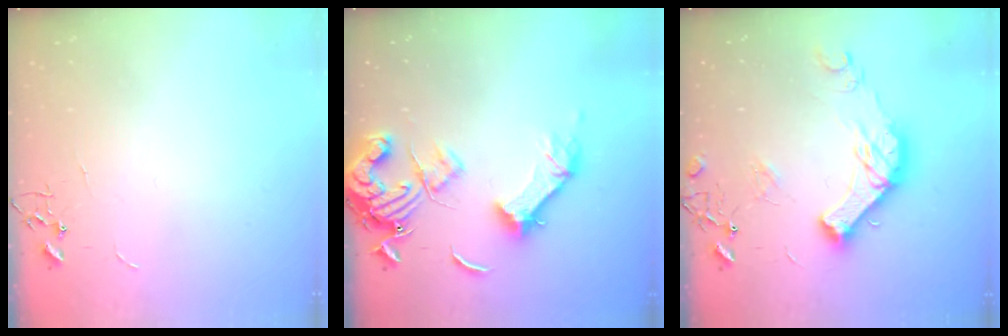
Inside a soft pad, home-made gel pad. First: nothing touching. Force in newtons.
{"total": 15.3, "press": 15.2, "slide": 2.0}
{"total": 15.0, "press": 15.0, "slide": 0.5}